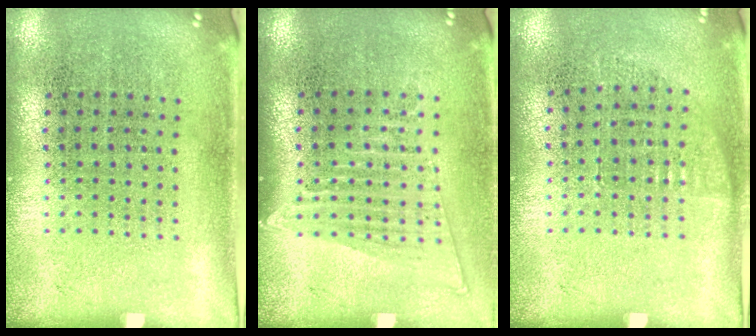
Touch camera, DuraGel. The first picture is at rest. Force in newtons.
{"total": 1.4, "press": 1.2, "slide": 0.7}
{"total": 0.7, "press": 0.6, "slide": 0.3}